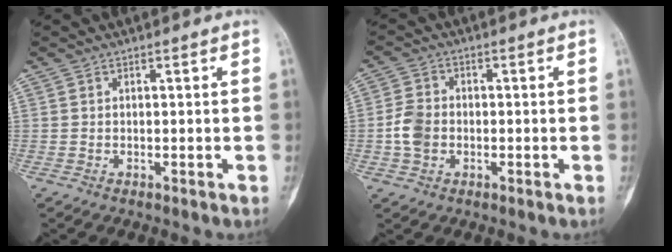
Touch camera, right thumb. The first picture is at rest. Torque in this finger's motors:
{"motor_torque": [0.87, 0.70, 0.44, -0.50, 0.02]}